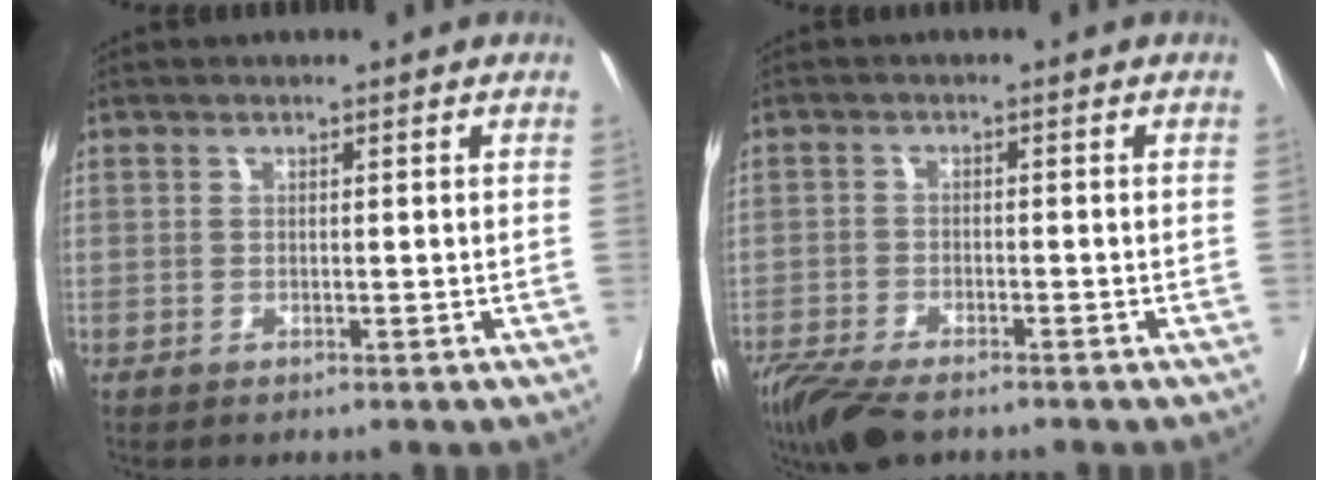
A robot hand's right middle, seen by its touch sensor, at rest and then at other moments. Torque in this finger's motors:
{"motor_torque": [0.86, -0.81, 0.28, 0.09]}